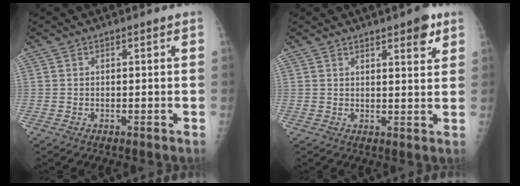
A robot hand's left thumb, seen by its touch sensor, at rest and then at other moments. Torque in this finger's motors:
{"motor_torque": [-0.14, -0.19, -0.02, 0.02, 0.07]}